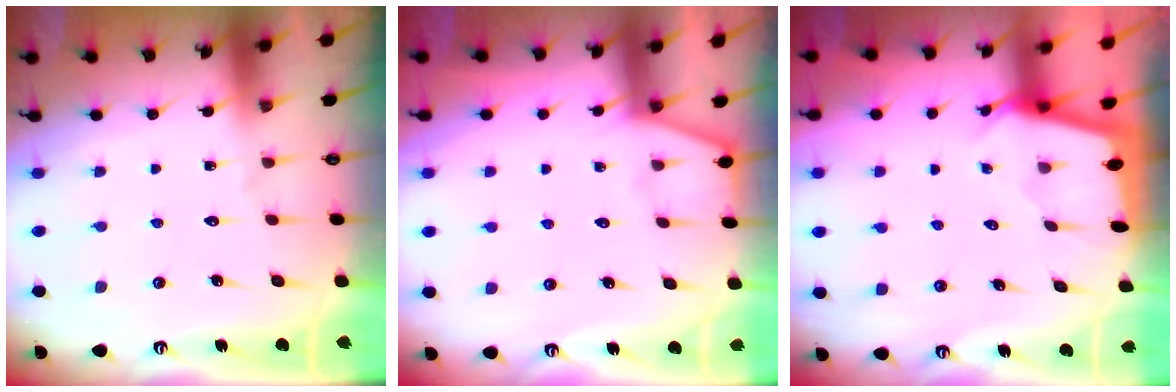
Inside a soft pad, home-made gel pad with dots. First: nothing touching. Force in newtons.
{"total": 1.5, "press": 1.4, "slide": 0.2}
{"total": 2.3, "press": 2.3, "slide": 0.3}